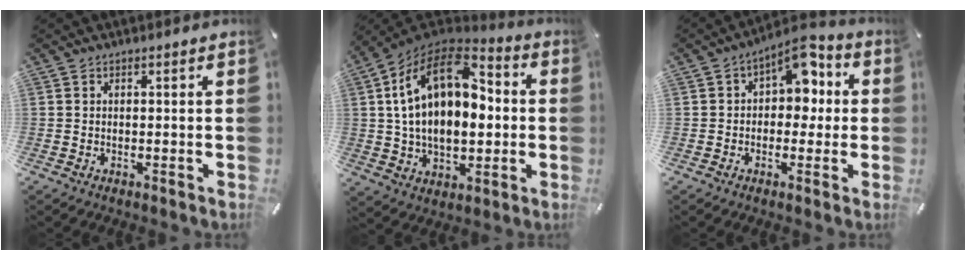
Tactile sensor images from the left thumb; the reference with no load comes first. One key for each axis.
{"total": 20.9, "fx": 3.2, "fy": 13.3, "fz": 15.7, "tx": -0.286, "ty": -0.008, "tz": 0.047}
{"total": 8.9, "fx": 2.9, "fy": 5.7, "fz": 6.2, "tx": -0.083, "ty": -0.013, "tz": 0.048}